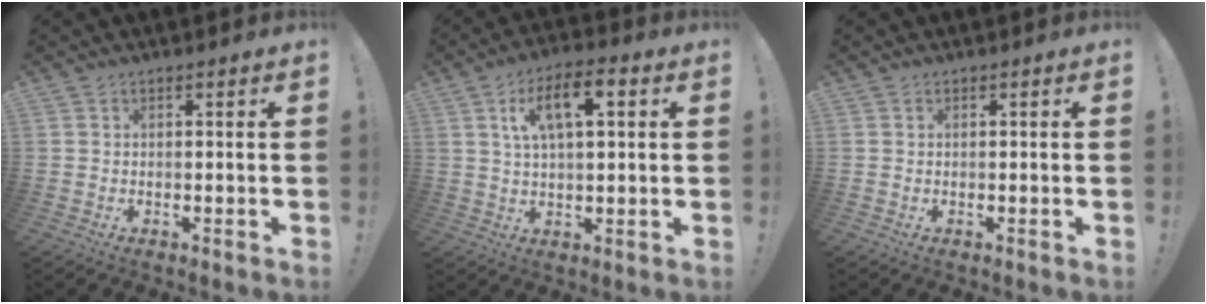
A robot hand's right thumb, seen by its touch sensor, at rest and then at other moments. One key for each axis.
{"total": 10.9, "fx": 3.8, "fy": 4.5, "fz": 9.2, "tx": -0.145, "ty": 0.003, "tz": 0.061}
{"total": 0.0}